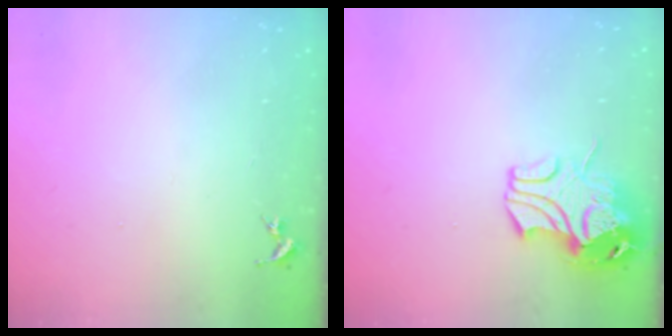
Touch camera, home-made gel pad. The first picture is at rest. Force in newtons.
{"total": 12.1, "press": 12.0, "slide": 1.8}